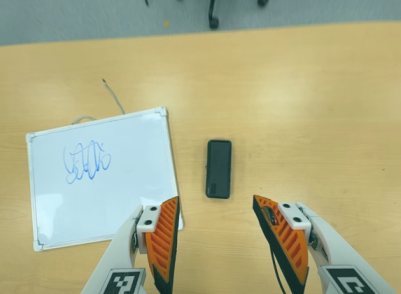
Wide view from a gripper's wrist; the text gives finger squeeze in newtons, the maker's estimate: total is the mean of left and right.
{"total": 0.0}